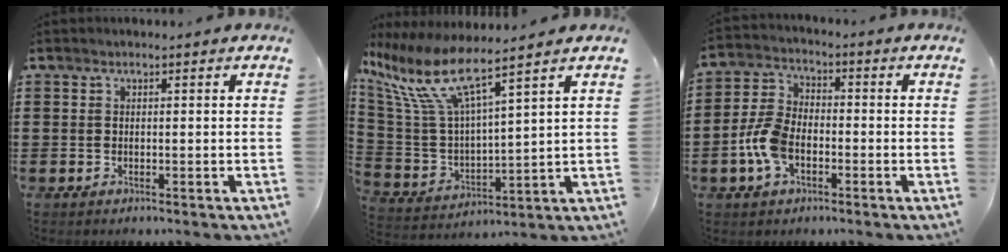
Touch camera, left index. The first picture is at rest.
{"total": 10.6, "force": [7.2, 2.4, 7.3], "torque": [-0.190, -0.045, 0.119]}
{"total": 7.2, "force": [-2.4, 4.4, 5.2], "torque": [-0.137, 0.000, -0.055]}